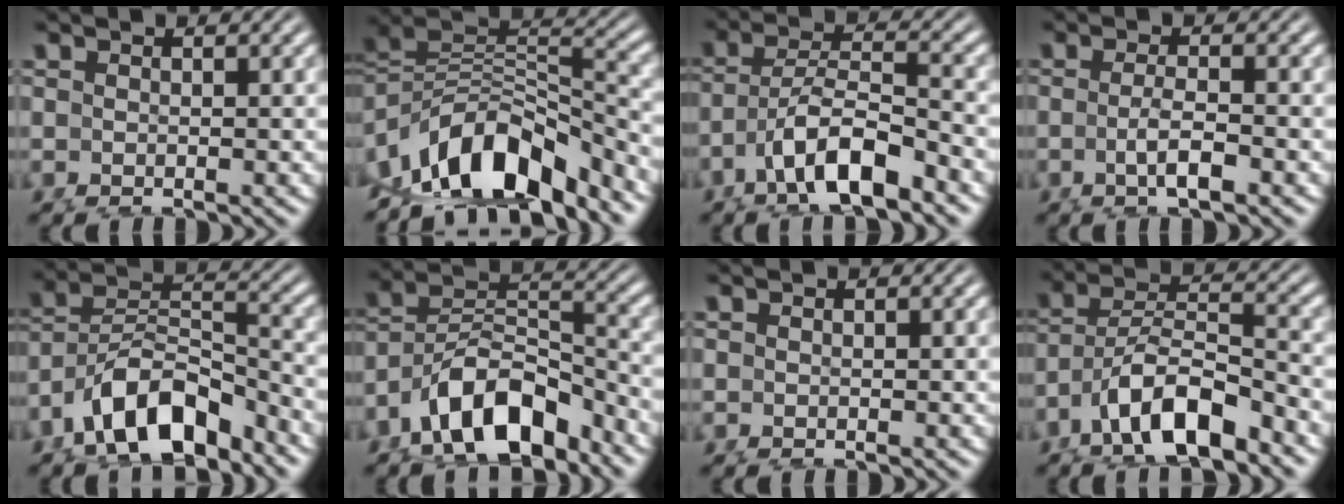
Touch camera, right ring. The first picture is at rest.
{"total": 11.4, "force": [-3.7, 7.5, 7.7], "torque": [-0.143, -0.033, -0.049]}
{"total": 5.3, "force": [-2.5, 2.3, 4.1], "torque": [-0.079, -0.017, -0.037]}
{"total": 2.5, "force": [-1.4, -0.3, 2.1], "torque": [-0.040, -0.012, -0.017]}
{"total": 7.8, "force": [-3.8, 4.9, 4.7], "torque": [-0.087, -0.023, -0.057]}
{"total": 8.4, "force": [-4.2, 5.3, 5.0], "torque": [-0.089, -0.026, -0.062]}
{"total": 0.0}
{"total": 5.9, "force": [-2.7, 3.2, 4.2], "torque": [-0.086, -0.019, -0.040]}